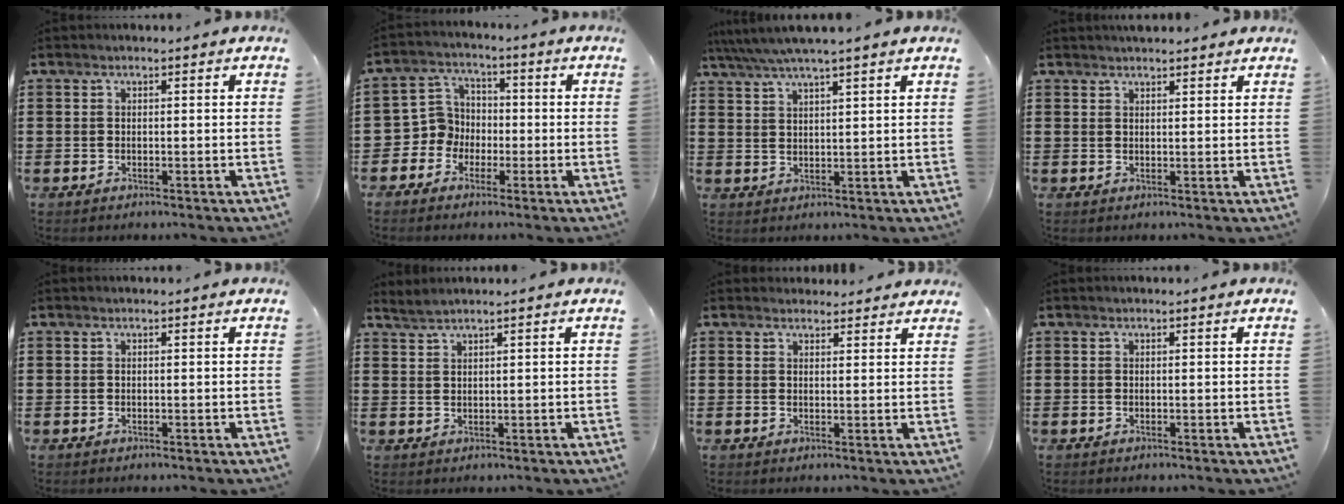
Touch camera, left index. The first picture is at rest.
{"total": 5.5, "force": [-1.8, 5.2, 0.6], "torque": [-0.049, 0.003, -0.041]}
{"total": 3.9, "force": [3.3, -0.3, 2.1], "torque": [-0.051, -0.010, 0.056]}
{"total": 1.7, "force": [1.6, 0.3, 0.3], "torque": [-0.010, 0.003, 0.032]}
{"total": 0.0}
{"total": 1.5, "force": [1.4, -0.3, 0.5], "torque": [-0.013, 0.000, 0.027]}
{"total": 2.0, "force": [1.9, 0.6, 0.0], "torque": [0.002, -0.004, 0.037]}
{"total": 0.0}